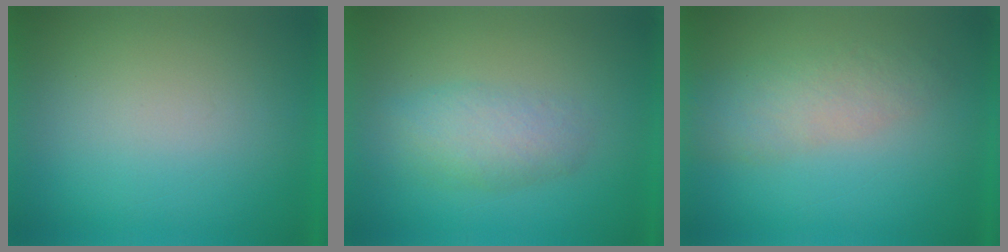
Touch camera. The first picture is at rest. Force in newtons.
{"total": 4.0}
{"total": 3.4}